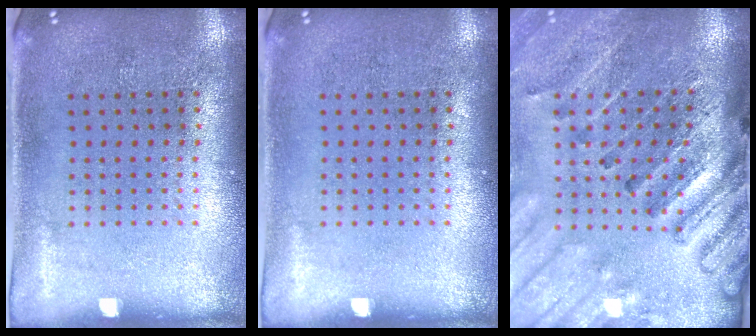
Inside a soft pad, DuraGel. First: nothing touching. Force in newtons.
{"total": 0.0}
{"total": 3.0, "press": 2.9, "slide": 0.8}